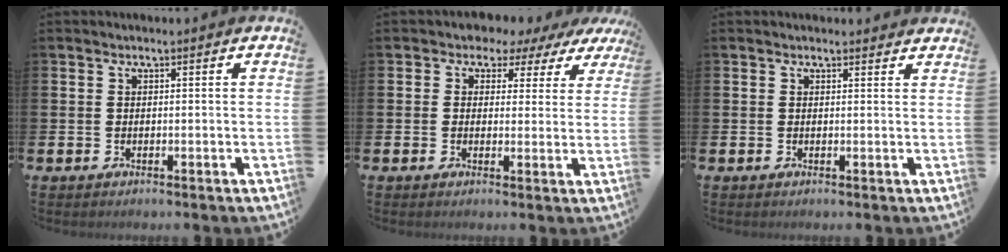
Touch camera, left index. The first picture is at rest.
{"total": 2.4, "force": [1.2, 2.1, 0.1], "torque": [-0.017, -0.007, 0.012]}
{"total": 0.8, "force": [0.8, 0.2, 0.1], "torque": [0.005, -0.001, 0.012]}